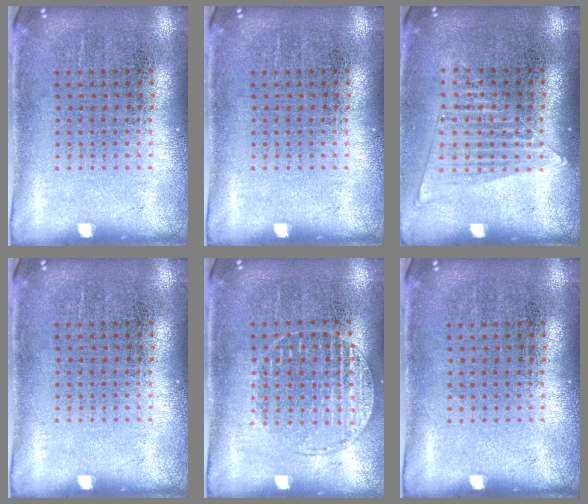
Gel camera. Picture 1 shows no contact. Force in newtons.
{"total": 0.0}
{"total": 1.3, "press": 1.2, "slide": 0.5}
{"total": 0.0}
{"total": 1.2, "press": 1.1, "slide": 0.4}
{"total": 0.0}